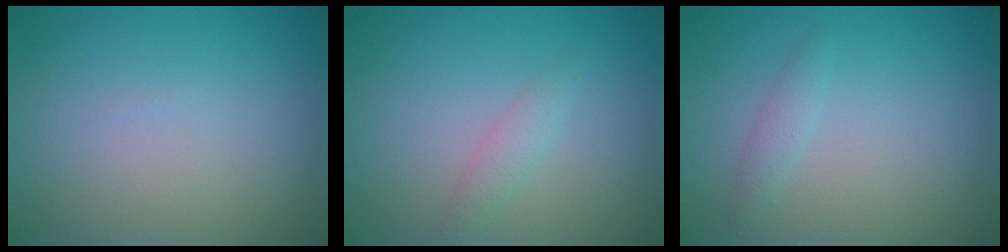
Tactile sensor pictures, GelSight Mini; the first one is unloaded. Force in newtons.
{"total": 1.3, "press": 1.3, "slide": 0.1}
{"total": 1.1, "press": 1.1, "slide": 0.0}